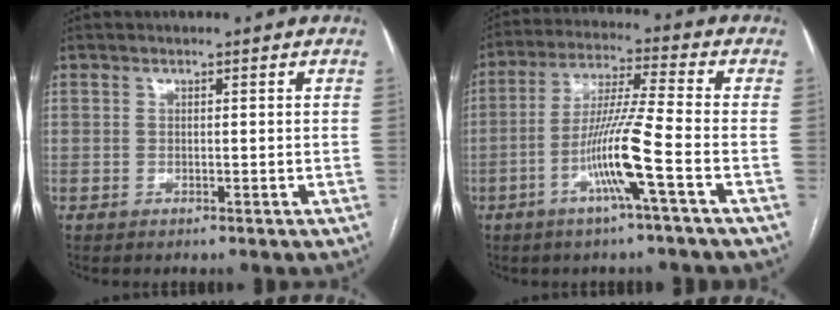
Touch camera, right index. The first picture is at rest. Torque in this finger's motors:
{"motor_torque": [1.62, -0.51, 0.87, 0.21]}